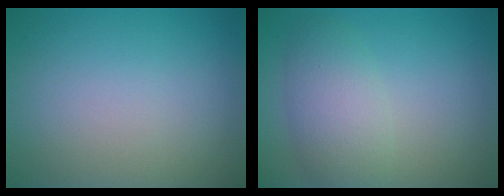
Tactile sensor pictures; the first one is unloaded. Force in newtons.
{"total": 4.1, "press": 4.1, "slide": 0.1}